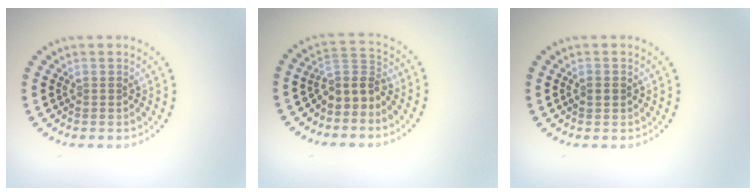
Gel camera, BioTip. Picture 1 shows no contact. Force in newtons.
{"total": 3.1, "press": 2.5, "slide": 1.9}
{"total": 1.1, "press": 1.1, "slide": 0.0}